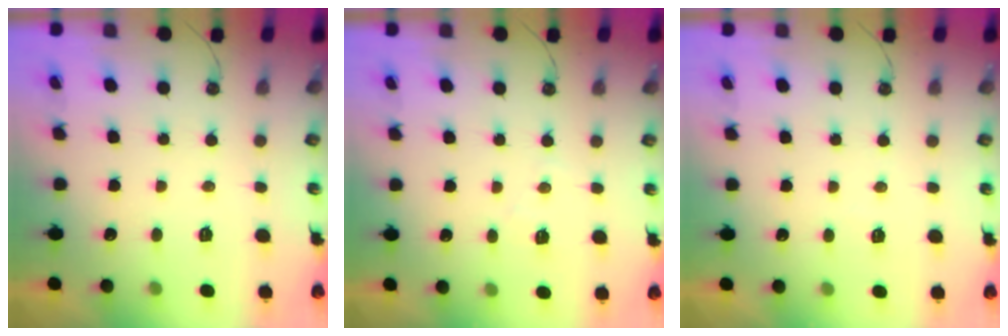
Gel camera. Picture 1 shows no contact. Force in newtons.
{"total": 4.8, "press": 4.7, "slide": 0.7}
{"total": 2.9, "press": 2.8, "slide": 0.5}